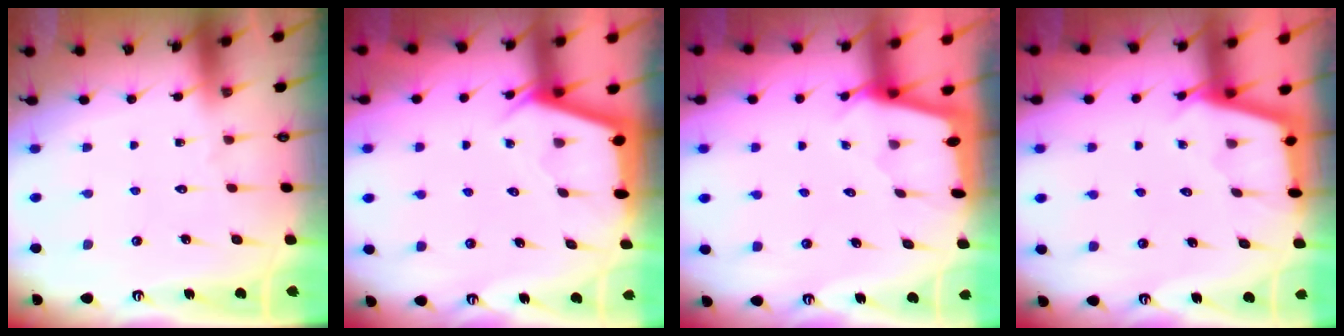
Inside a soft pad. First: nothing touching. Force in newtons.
{"total": 2.8, "press": 2.8, "slide": 0.4}
{"total": 1.8, "press": 1.8, "slide": 0.1}
{"total": 2.5, "press": 2.5, "slide": 0.1}